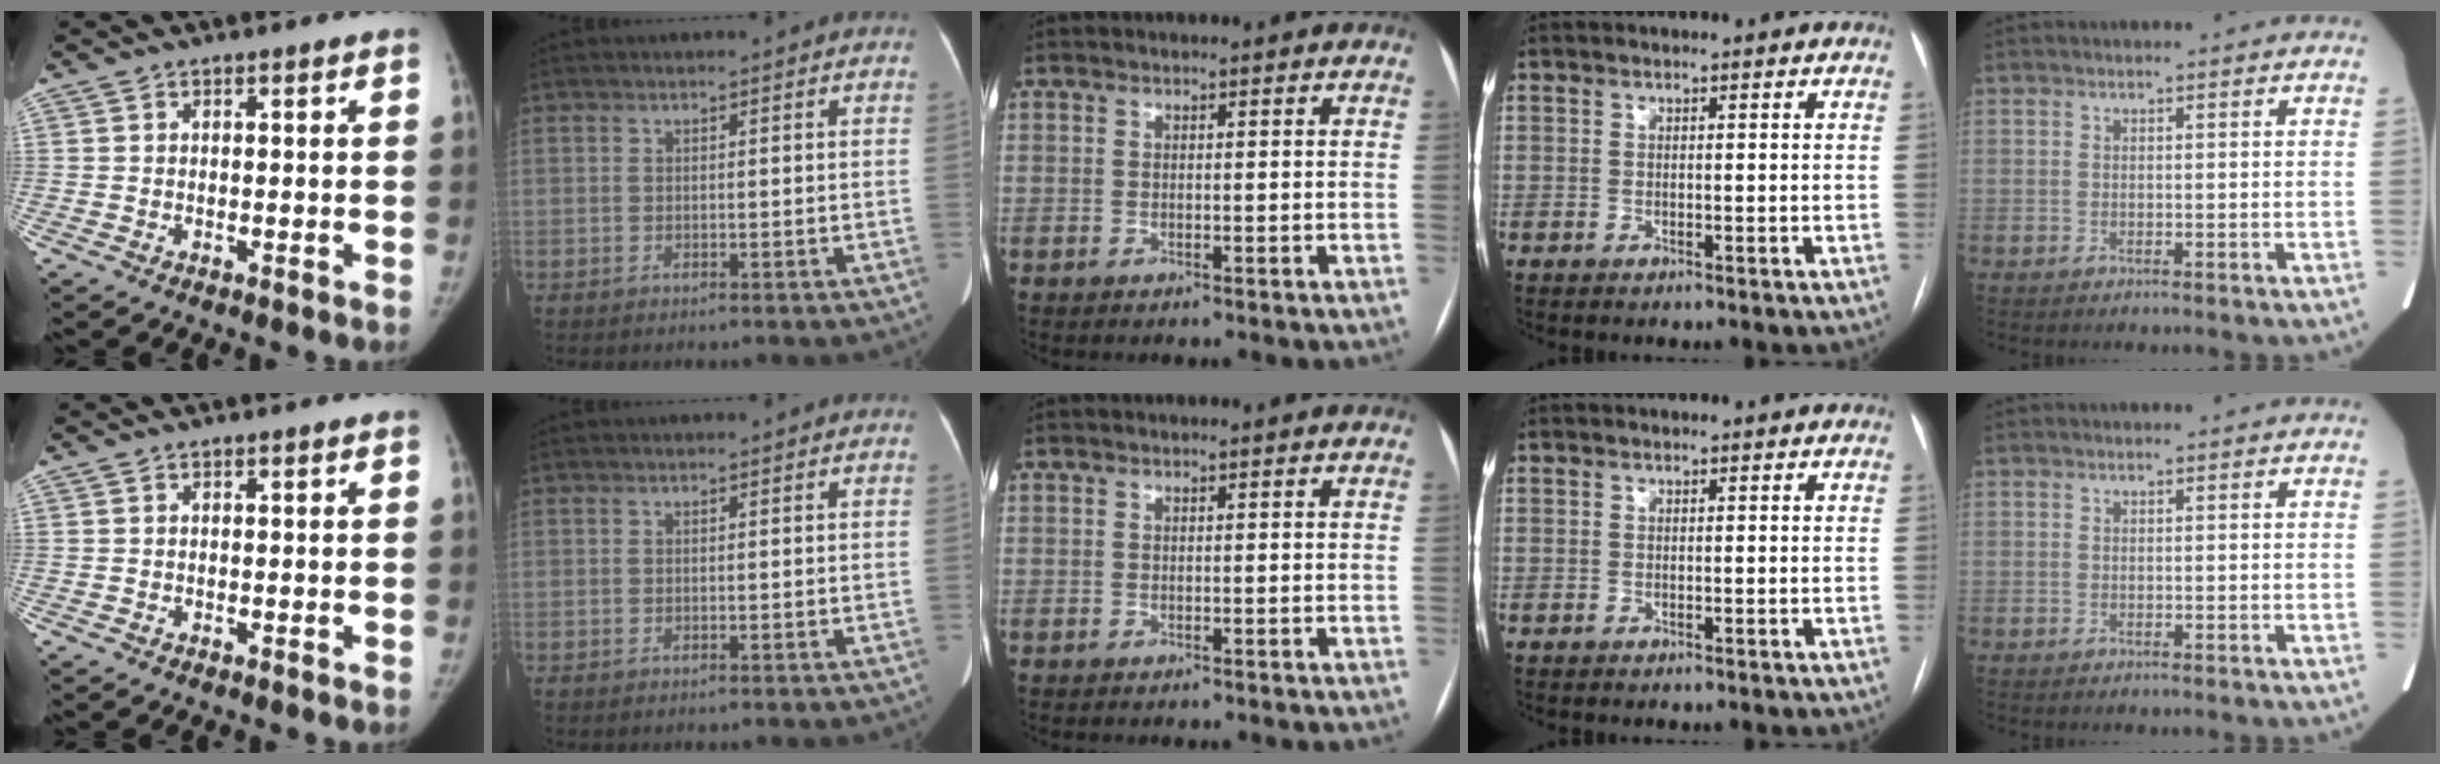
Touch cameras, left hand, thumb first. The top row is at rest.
{}